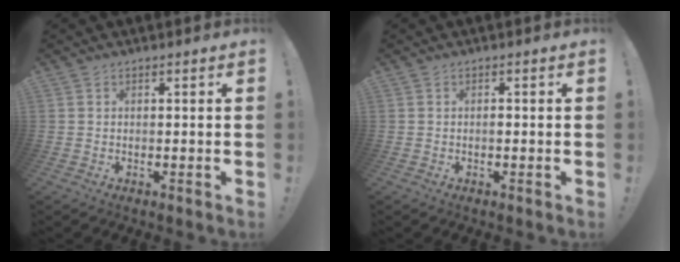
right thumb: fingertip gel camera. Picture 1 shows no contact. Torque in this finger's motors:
{"motor_torque": [0.04, -0.05, 0.14, -0.07, -0.01]}